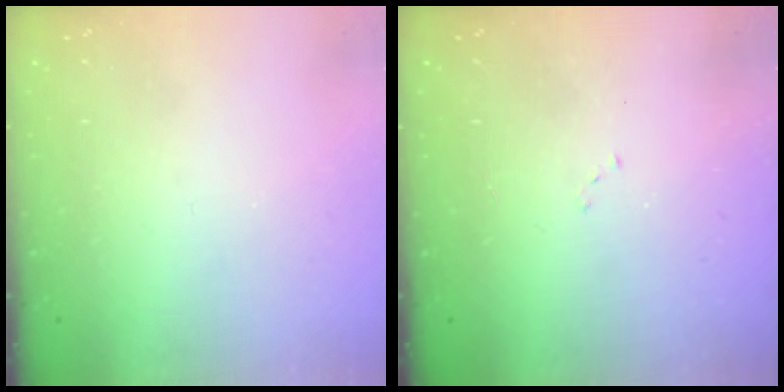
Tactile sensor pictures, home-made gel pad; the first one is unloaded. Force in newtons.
{"total": 5.5, "press": 5.5, "slide": 0.7}